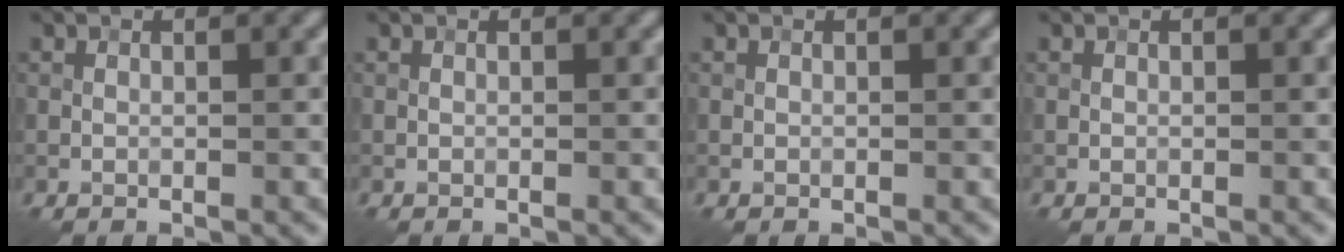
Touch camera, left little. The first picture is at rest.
{"total": 0.0}
{"total": 0.0}
{"total": 0.0}